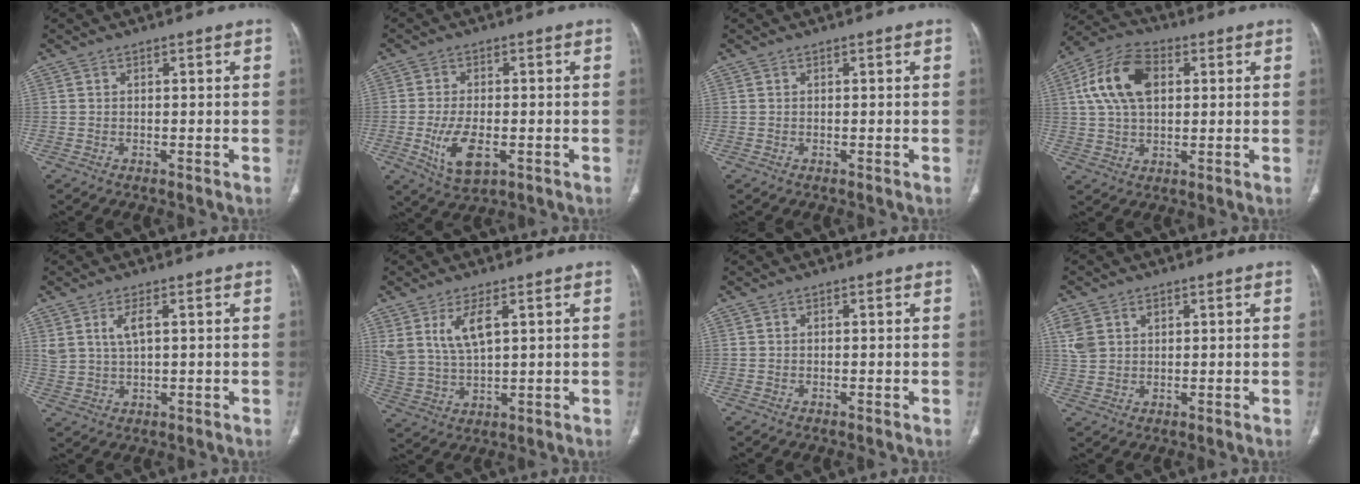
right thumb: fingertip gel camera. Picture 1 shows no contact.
{"total": 8.2, "force": [-2.3, 4.1, 6.8], "torque": [-0.130, -0.003, -0.031]}
{"total": 0.0}
{"total": 13.2, "force": [3.2, 8.0, 10.0], "torque": [-0.188, 0.016, 0.054]}
{"total": 4.5, "force": [1.8, 1.8, 3.7], "torque": [-0.075, -0.008, 0.044]}
{"total": 8.2, "force": [3.6, 3.4, 6.5], "torque": [-0.133, -0.016, 0.083]}
{"total": 0.0}
{"total": 5.3, "force": [2.1, 3.9, 2.9], "torque": [-0.050, 0.001, 0.050]}